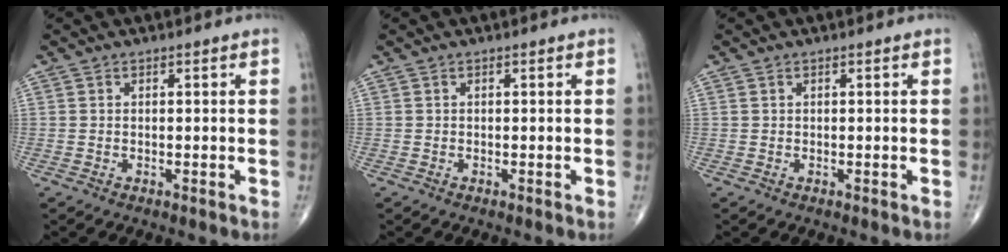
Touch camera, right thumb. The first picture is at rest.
{"total": 0.0}
{"total": 0.0}